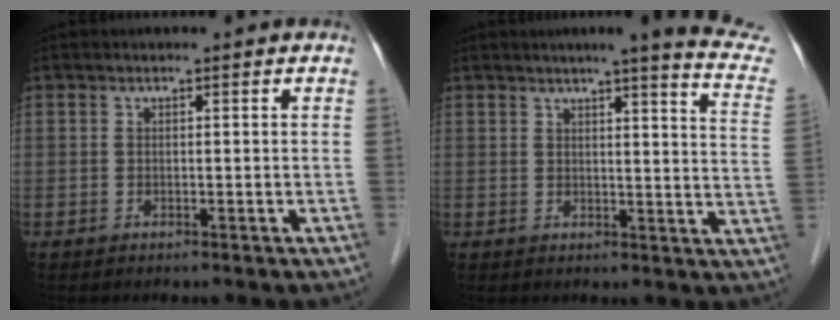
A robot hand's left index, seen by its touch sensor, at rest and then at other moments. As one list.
[{"total": 12.5, "force": [10.6, -0.4, 6.6], "torque": [-0.077, -0.046, 0.095]}]